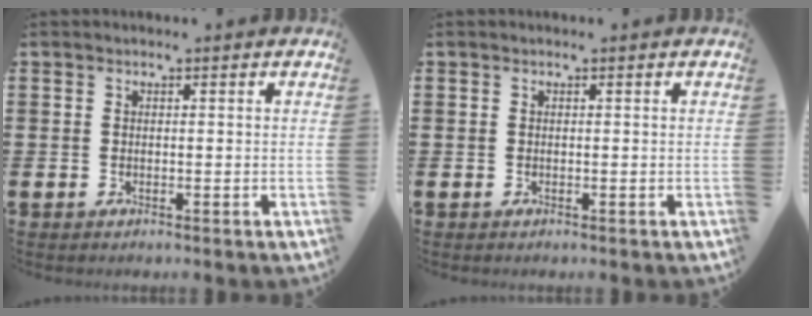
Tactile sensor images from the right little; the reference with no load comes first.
{"total": 0.0}